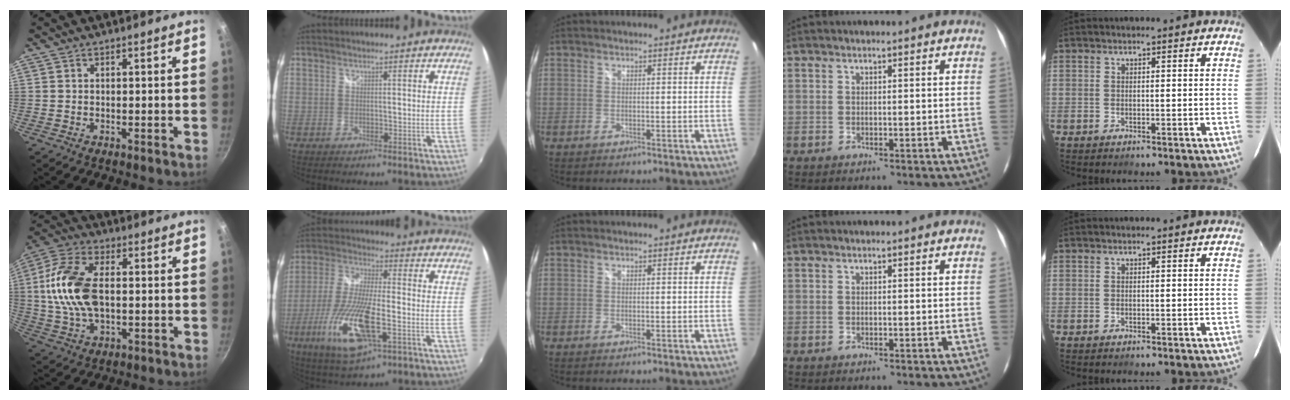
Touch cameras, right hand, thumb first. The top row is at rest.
{"thumb": {"total": 15.0, "force": [0.7, 8.5, 12.4], "torque": [-0.242, 0.018, 0.004]}, "index": {"total": 17.7, "force": [-6.3, 5.1, 15.7], "torque": [-0.331, -0.030, -0.120]}}